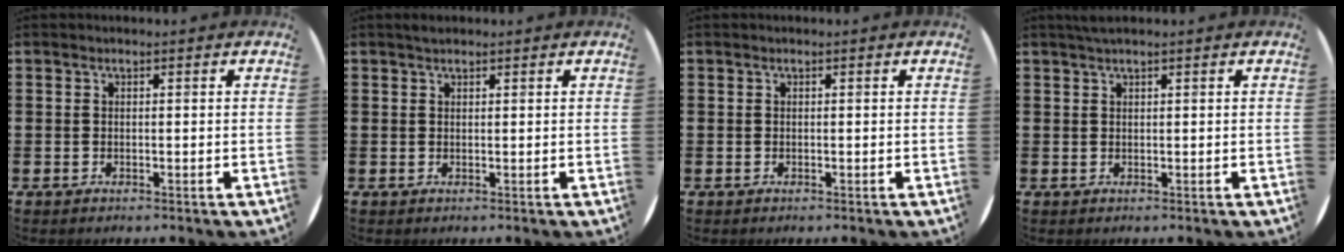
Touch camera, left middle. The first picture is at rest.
{"total": 0.7, "force": [0.6, 0.2, 0.2], "torque": [-0.006, 0.002, 0.012]}
{"total": 0.0}
{"total": 1.0, "force": [0.7, -0.1, 0.6], "torque": [-0.012, 0.002, 0.014]}